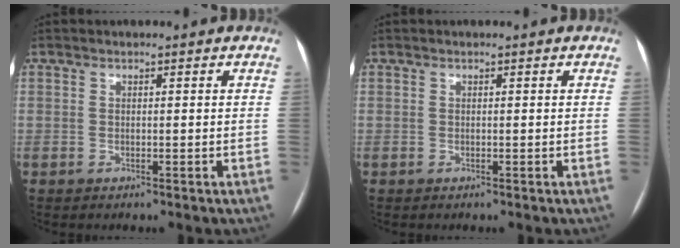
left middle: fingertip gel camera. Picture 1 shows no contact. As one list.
[{"total": 0.0}]